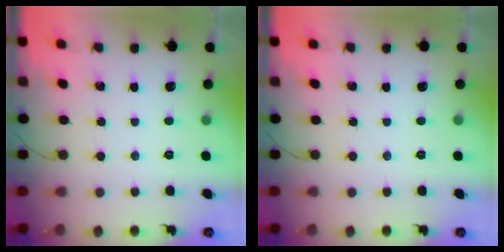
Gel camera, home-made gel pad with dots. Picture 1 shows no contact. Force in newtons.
{"total": 0.0}